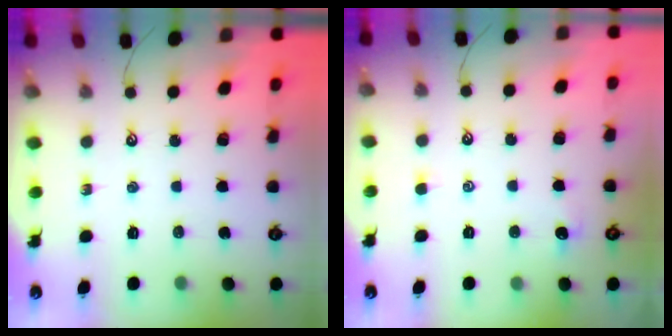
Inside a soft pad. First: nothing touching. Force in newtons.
{"total": 1.8, "press": 1.8, "slide": 0.5}